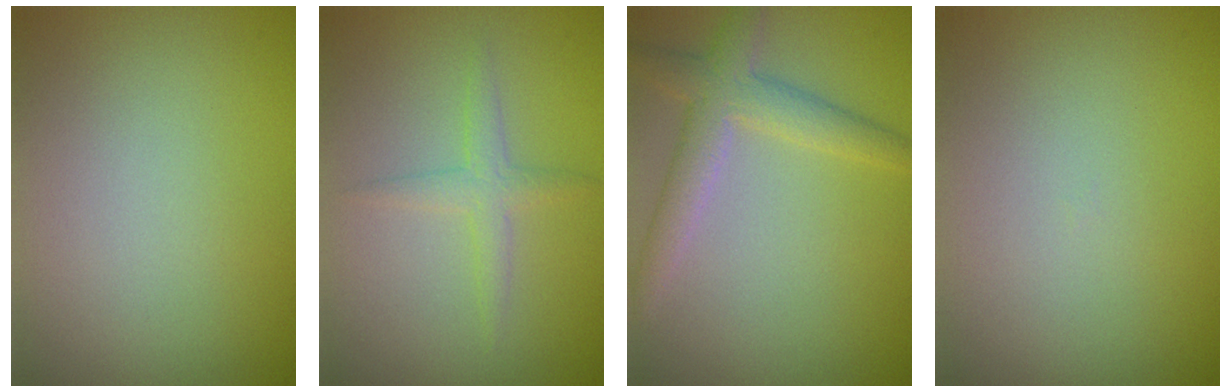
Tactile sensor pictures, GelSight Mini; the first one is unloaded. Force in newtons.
{"total": 1.7, "press": 1.7, "slide": 0.1}
{"total": 3.5, "press": 3.5, "slide": 0.1}
{"total": 0.0}